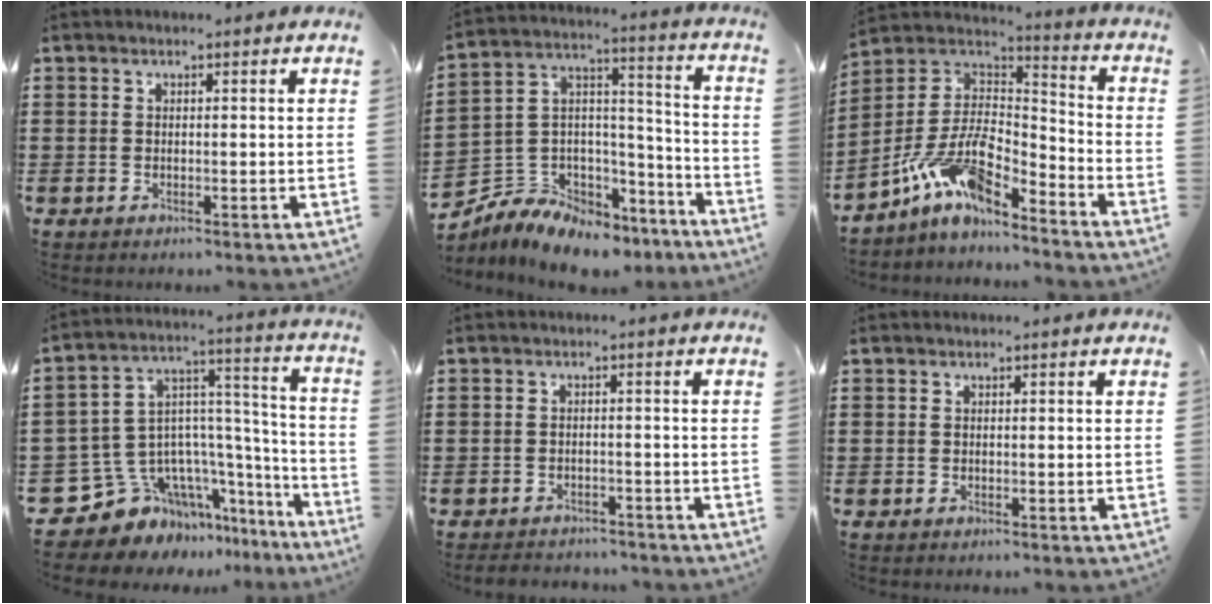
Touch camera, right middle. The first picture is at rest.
{"total": 6.7, "force": [-5.8, 3.2, 0.6], "torque": [-0.034, -0.001, -0.120]}
{"total": 10.4, "force": [-7.5, 3.3, 6.3], "torque": [-0.147, -0.002, -0.155]}
{"total": 8.9, "force": [-5.9, 6.5, 1.5], "torque": [-0.075, -0.022, -0.105]}
{"total": 2.3, "force": [-2.2, 0.4, -0.1], "torque": [-0.005, -0.001, -0.049]}
{"total": 0.0}